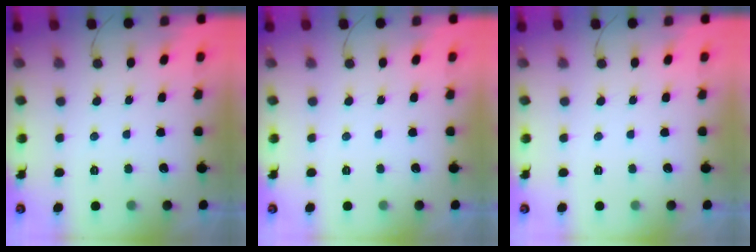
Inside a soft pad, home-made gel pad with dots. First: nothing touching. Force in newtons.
{"total": 0.0}
{"total": 0.0}